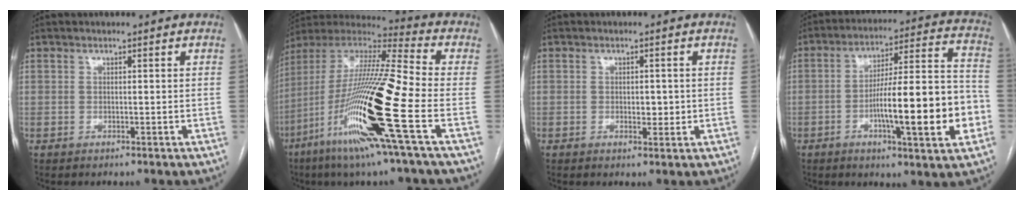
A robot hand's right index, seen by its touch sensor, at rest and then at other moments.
{"total": 24.1, "force": [-8.1, 0.5, 22.7], "torque": [-0.456, -0.040, -0.159]}
{"total": 2.3, "force": [-0.1, 1.3, 1.8], "torque": [-0.025, -0.001, 0.003]}
{"total": 18.6, "force": [-5.0, 2.3, 17.7], "torque": [-0.257, 0.017, -0.071]}